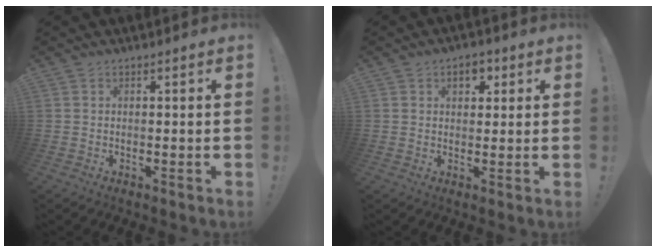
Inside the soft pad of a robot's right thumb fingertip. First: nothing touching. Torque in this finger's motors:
{"motor_torque": [0.73, 0.67, 0.63, -0.01, 0.00]}